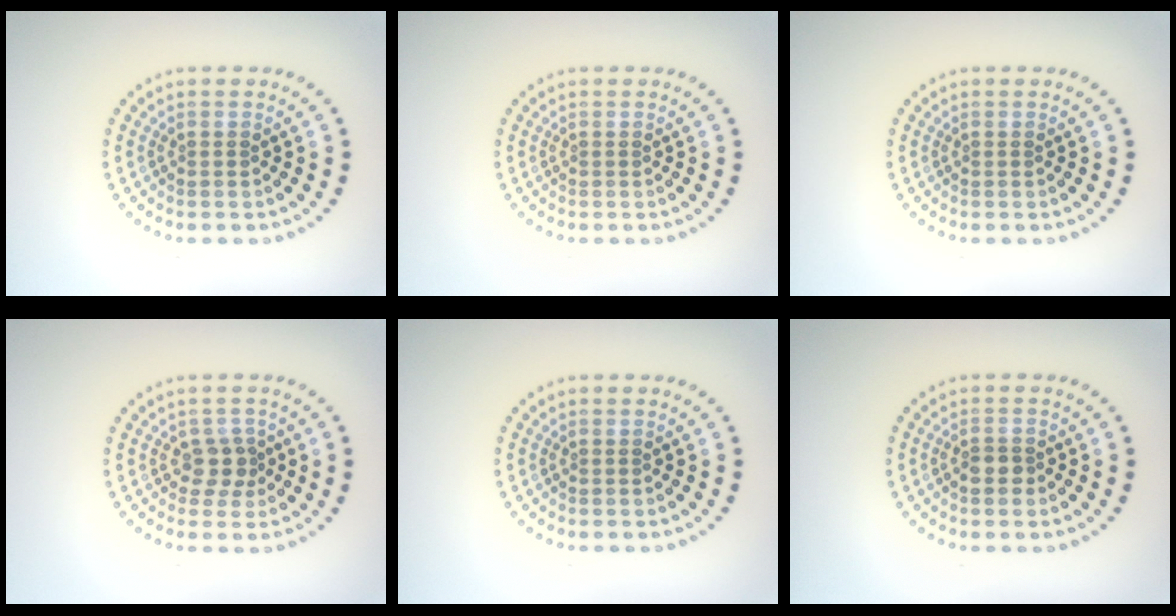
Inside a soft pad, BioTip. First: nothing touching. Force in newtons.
{"total": 0.0}
{"total": 0.0}
{"total": 1.9, "press": 1.5, "slide": 1.2}
{"total": 0.0}
{"total": 1.7, "press": 1.5, "slide": 0.7}